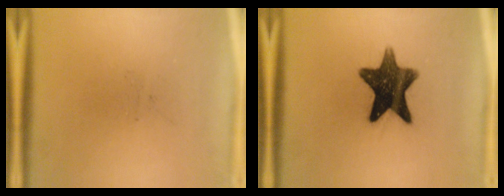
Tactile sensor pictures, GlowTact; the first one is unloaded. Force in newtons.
{"total": 12.6}